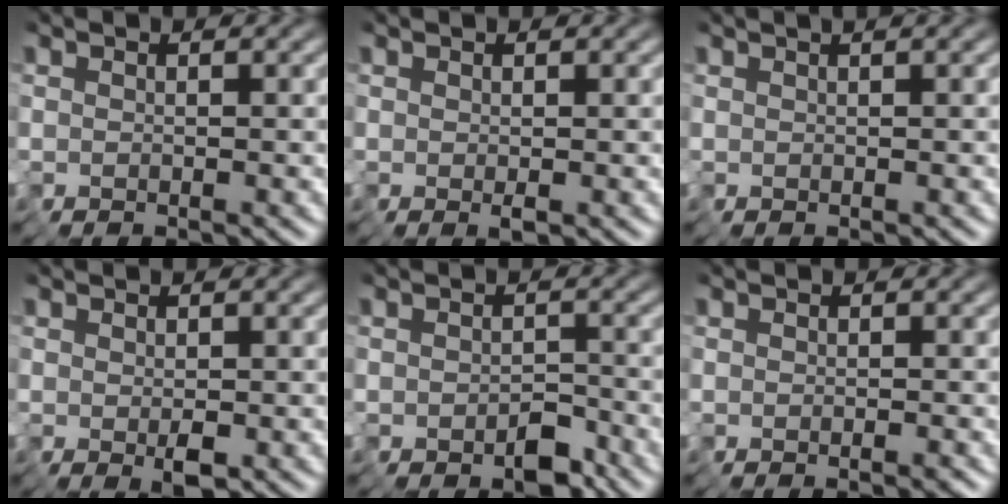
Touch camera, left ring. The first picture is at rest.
{"total": 0.7, "force": [-0.1, 0.3, 0.6], "torque": [-0.016, -0.001, 0.002]}
{"total": 0.9, "force": [0.3, 0.2, 0.8], "torque": [-0.017, 0.003, 0.008]}
{"total": 1.4, "force": [0.0, 0.7, 1.3], "torque": [-0.024, -0.002, 0.005]}
{"total": 3.3, "force": [-1.9, 1.7, 2.1], "torque": [-0.028, -0.005, -0.026]}
{"total": 0.9, "force": [-0.5, 0.4, 0.7], "torque": [-0.010, -0.002, -0.006]}